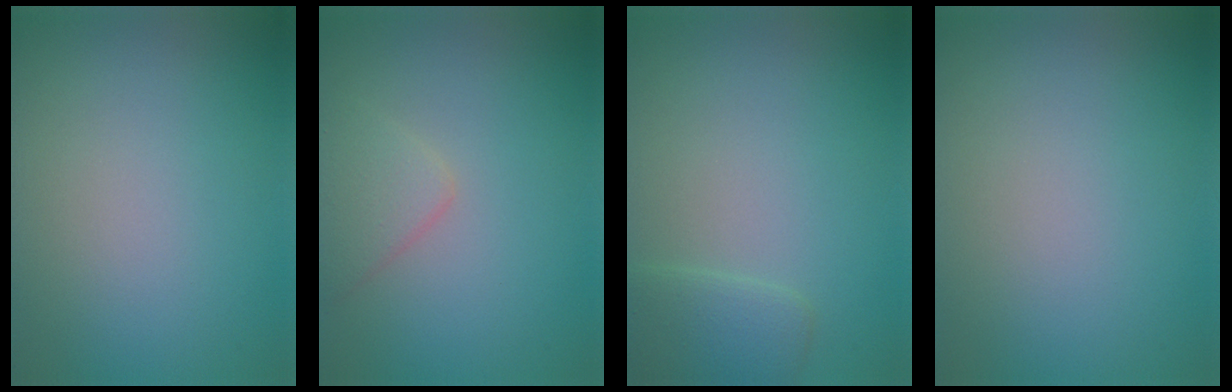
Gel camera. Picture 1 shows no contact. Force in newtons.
{"total": 2.1, "press": 2.1, "slide": 0.1}
{"total": 2.1, "press": 2.1, "slide": 0.1}
{"total": 0.0}